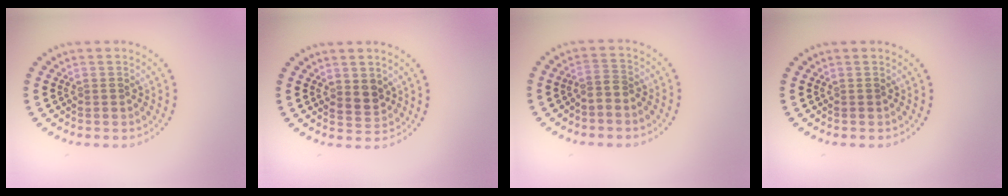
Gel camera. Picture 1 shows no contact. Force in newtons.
{"total": 1.9, "press": 1.8, "slide": 0.6}
{"total": 1.3, "press": 0.8, "slide": 0.9}
{"total": 0.0}